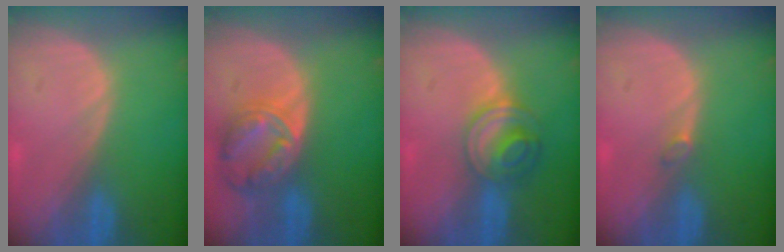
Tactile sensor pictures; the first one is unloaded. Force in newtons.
{"total": 8.3, "press": 7.1, "slide": 4.2}
{"total": 6.0, "press": 5.4, "slide": 2.6}
{"total": 0.9, "press": 0.9, "slide": 0.3}